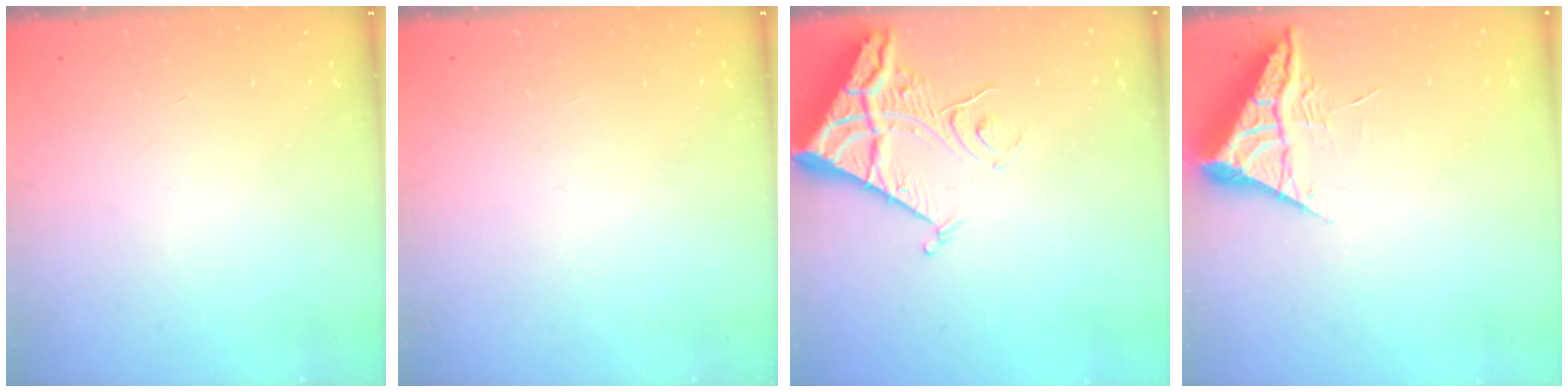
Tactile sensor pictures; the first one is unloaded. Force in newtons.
{"total": 0.0}
{"total": 11.3, "press": 11.3, "slide": 1.4}
{"total": 5.9, "press": 5.9, "slide": 0.6}